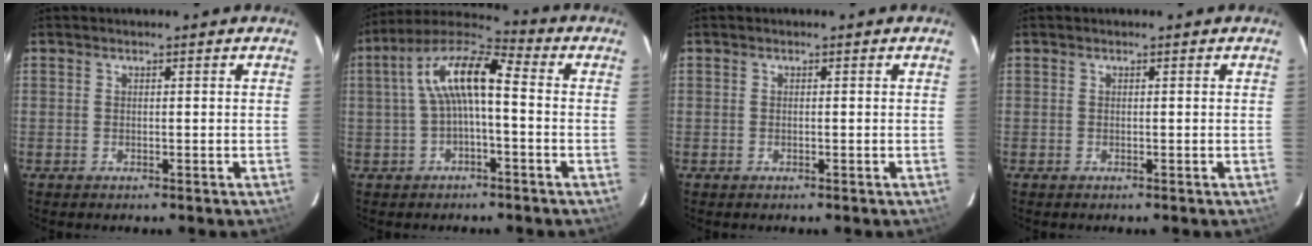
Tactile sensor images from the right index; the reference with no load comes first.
{"total": 10.6, "force": [-0.1, 3.1, 10.2], "torque": [-0.203, 0.027, -0.006]}
{"total": 0.0}
{"total": 0.0}